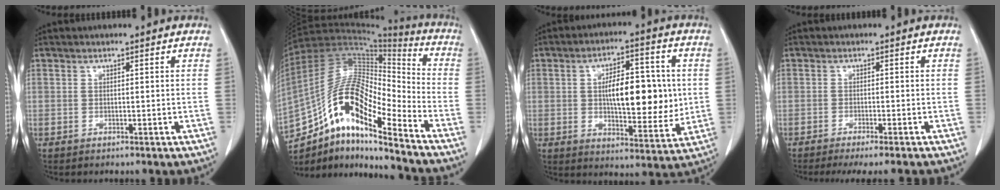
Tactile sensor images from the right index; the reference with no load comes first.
{"total": 18.1, "force": [-11.4, 4.0, 13.5], "torque": [-0.248, 0.035, -0.197]}
{"total": 13.1, "force": [1.0, 5.0, 12.1], "torque": [-0.190, 0.009, 0.020]}
{"total": 7.0, "force": [-6.1, -0.2, 3.4], "torque": [-0.031, -0.014, -0.087]}